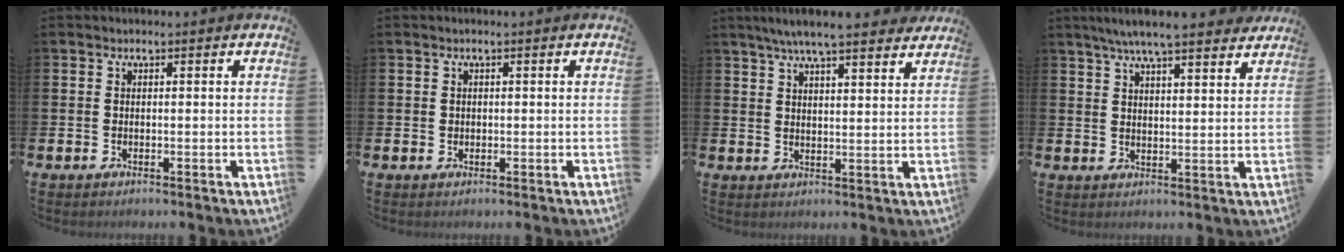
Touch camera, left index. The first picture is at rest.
{"total": 0.7, "force": [0.3, 0.6, 0.1], "torque": [0.002, 0.004, 0.004]}
{"total": 6.5, "force": [6.0, 0.4, 2.4], "torque": [-0.059, -0.022, 0.107]}
{"total": 6.6, "force": [6.2, 0.3, 2.4], "torque": [-0.059, -0.024, 0.109]}